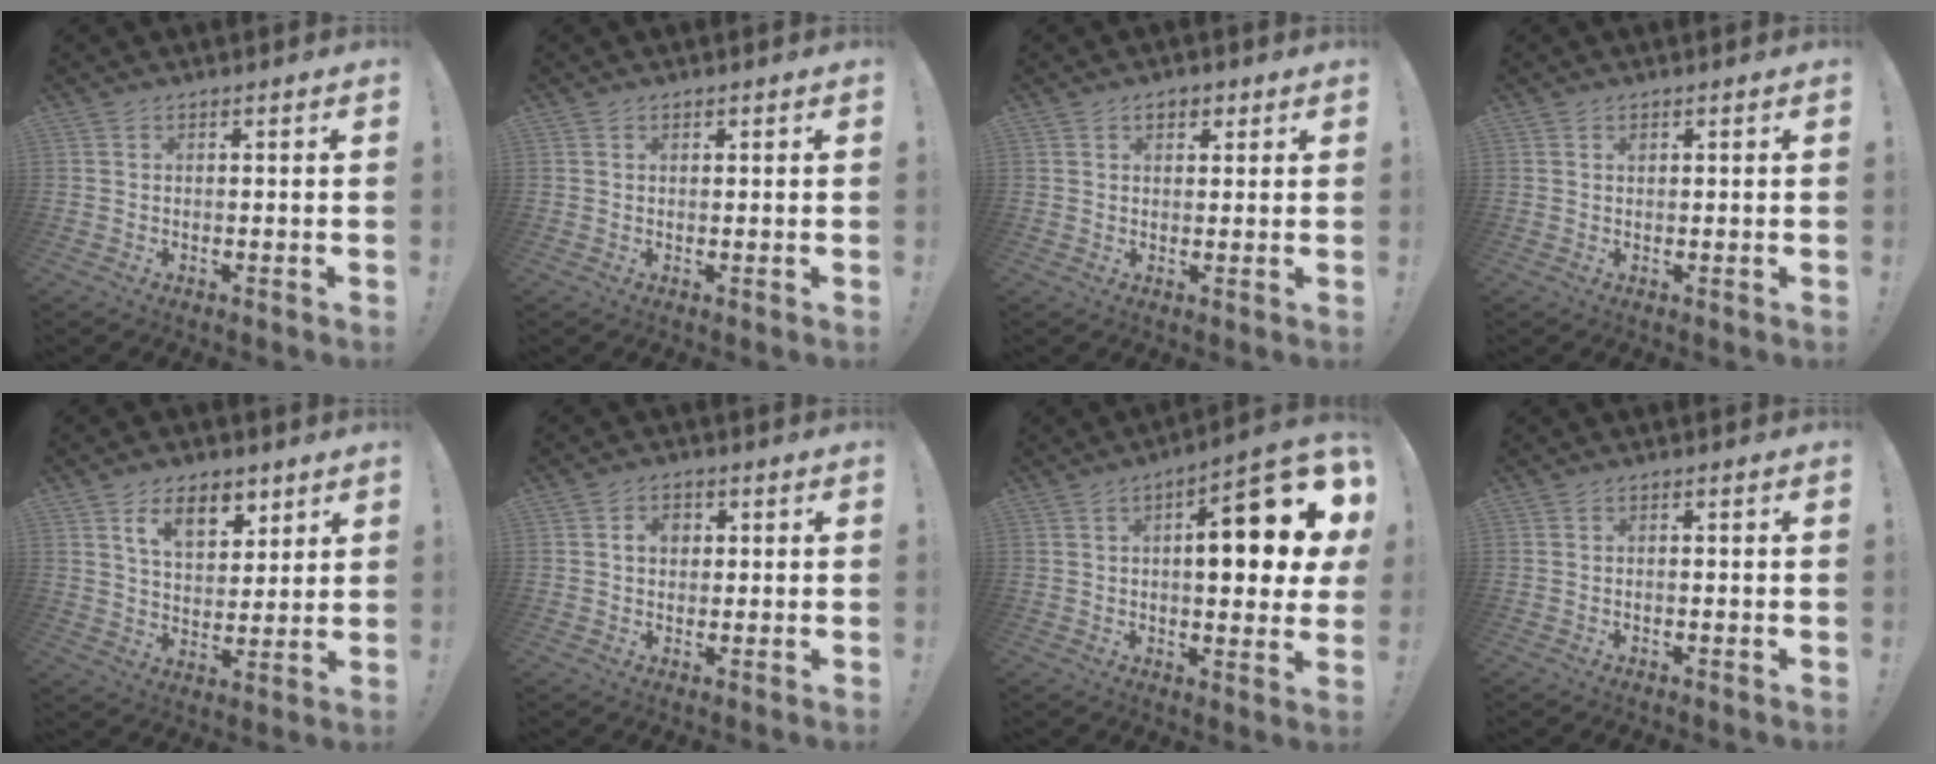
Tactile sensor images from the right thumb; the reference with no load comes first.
{"total": 0.6, "force": [0.5, 0.3, 0.2], "torque": [0.003, -0.002, 0.009]}
{"total": 3.2, "force": [1.4, 2.1, 1.9], "torque": [-0.026, 0.003, 0.023]}
{"total": 0.5, "force": [0.4, 0.3, 0.2], "torque": [-0.003, 0.000, 0.008]}
{"total": 11.2, "force": [6.4, 6.3, 6.6], "torque": [-0.095, -0.025, 0.116]}
{"total": 4.2, "force": [0.8, 3.2, 2.6], "torque": [-0.041, 0.003, 0.011]}
{"total": 17.9, "force": [3.5, 5.5, 16.7], "torque": [-0.213, -0.016, 0.041]}
{"total": 0.6, "force": [-0.5, 0.1, 0.3], "torque": [-0.007, 0.002, -0.008]}